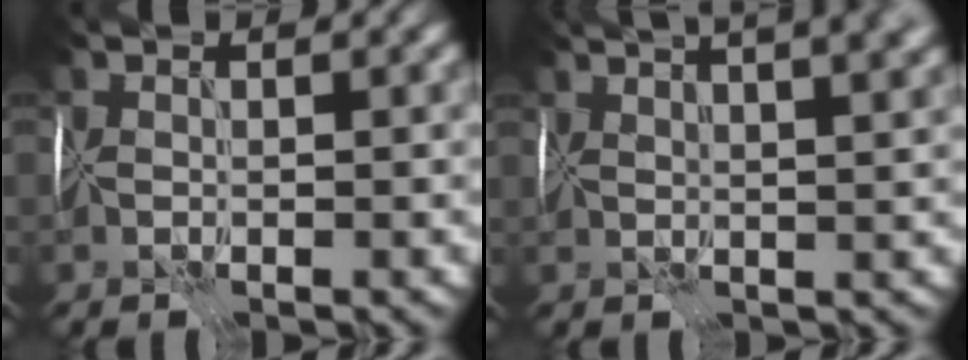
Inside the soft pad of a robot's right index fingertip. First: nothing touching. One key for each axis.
{"total": 12.2, "fx": 7.2, "fy": 5.0, "fz": 8.4, "tx": -0.067, "ty": 0.071, "tz": 0.061}